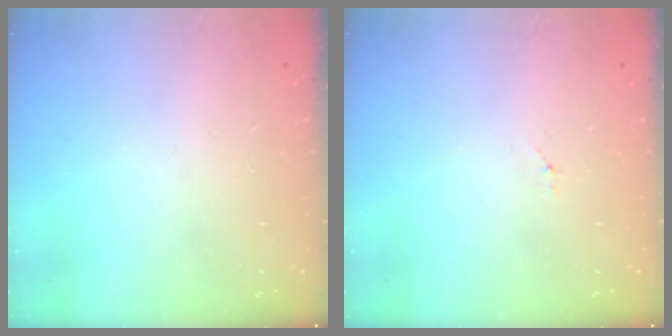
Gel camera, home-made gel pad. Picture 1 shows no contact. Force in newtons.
{"total": 3.3, "press": 3.3, "slide": 0.3}